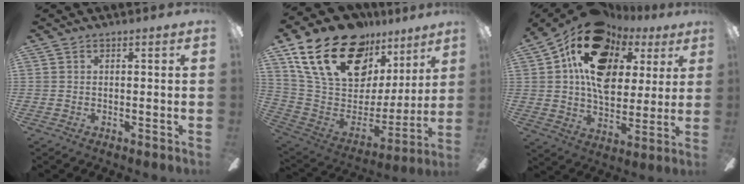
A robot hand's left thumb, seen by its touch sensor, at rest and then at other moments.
{"total": 26.0, "force": [16.1, 14.2, 14.5], "torque": [-0.259, -0.088, 0.305]}
{"total": 20.1, "force": [9.2, 13.5, 11.8], "torque": [-0.214, -0.029, 0.170]}